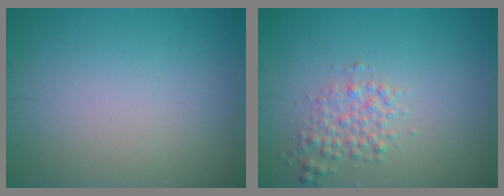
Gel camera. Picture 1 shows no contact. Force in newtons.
{"total": 2.2, "press": 2.2, "slide": 0.0}